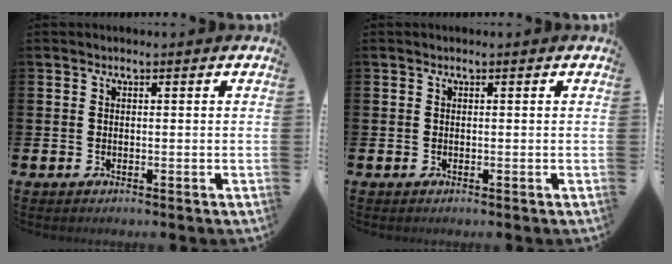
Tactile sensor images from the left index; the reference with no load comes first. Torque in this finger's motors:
{"motor_torque": [-0.07, 0.06, 0.04, 0.01]}